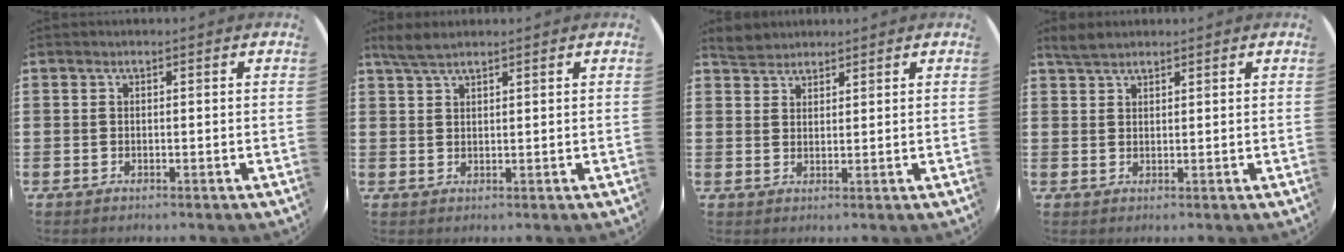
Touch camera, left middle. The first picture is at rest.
{"total": 2.9, "force": [2.4, 0.7, 1.5], "torque": [-0.034, 0.004, 0.045]}
{"total": 2.9, "force": [2.7, 0.9, 0.0], "torque": [-0.007, 0.002, 0.054]}
{"total": 2.5, "force": [2.2, 0.7, 0.8], "torque": [-0.013, 0.002, 0.041]}